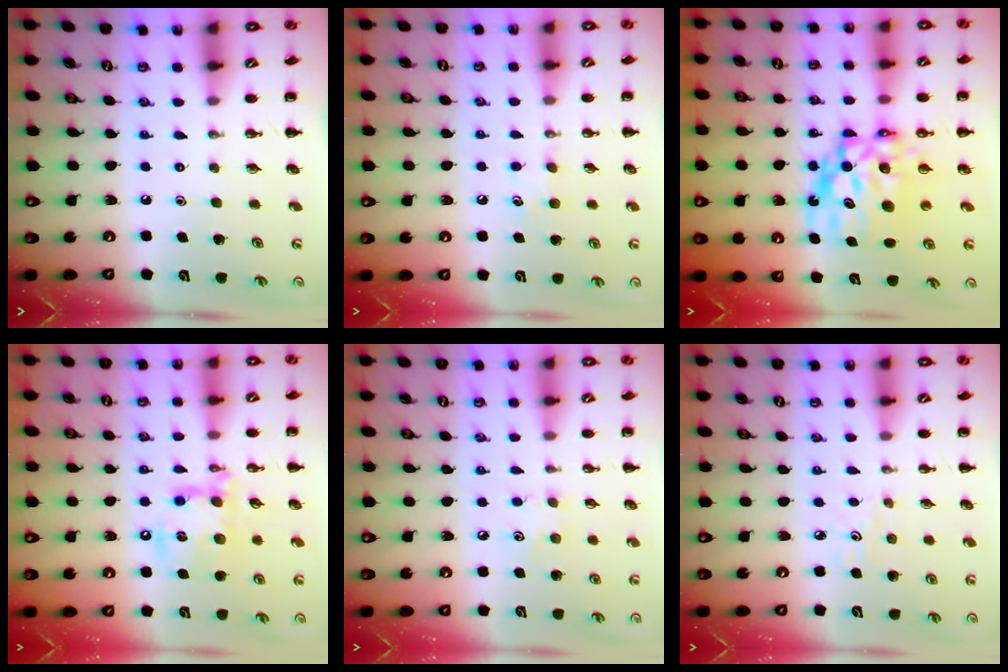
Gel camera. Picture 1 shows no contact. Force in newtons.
{"total": 4.6, "press": 4.4, "slide": 1.5}
{"total": 12.9, "press": 12.5, "slide": 3.0}
{"total": 14.7, "press": 14.5, "slide": 2.7}
{"total": 4.8, "press": 4.6, "slide": 1.2}
{"total": 3.2, "press": 3.0, "slide": 1.1}